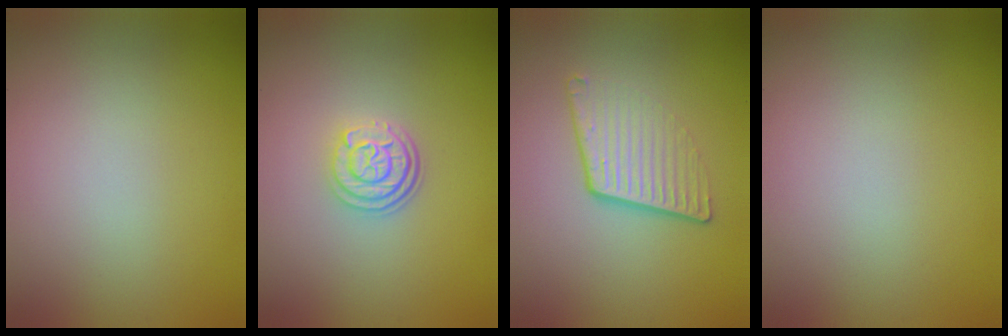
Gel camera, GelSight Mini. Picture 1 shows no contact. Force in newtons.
{"total": 3.1, "press": 2.5, "slide": 1.8}
{"total": 4.0, "press": 2.6, "slide": 3.1}
{"total": 0.0}